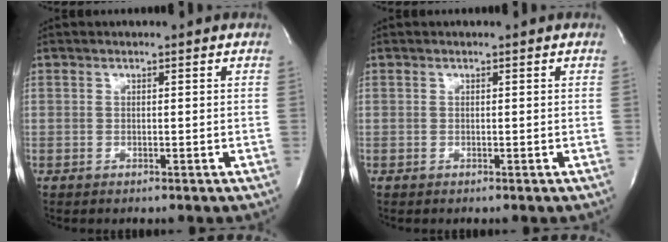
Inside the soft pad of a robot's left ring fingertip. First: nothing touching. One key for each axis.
{"total": 0.0}